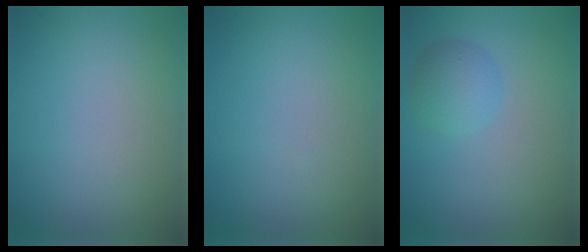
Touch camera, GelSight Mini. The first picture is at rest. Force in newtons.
{"total": 0.0}
{"total": 2.4, "press": 2.4, "slide": 0.1}